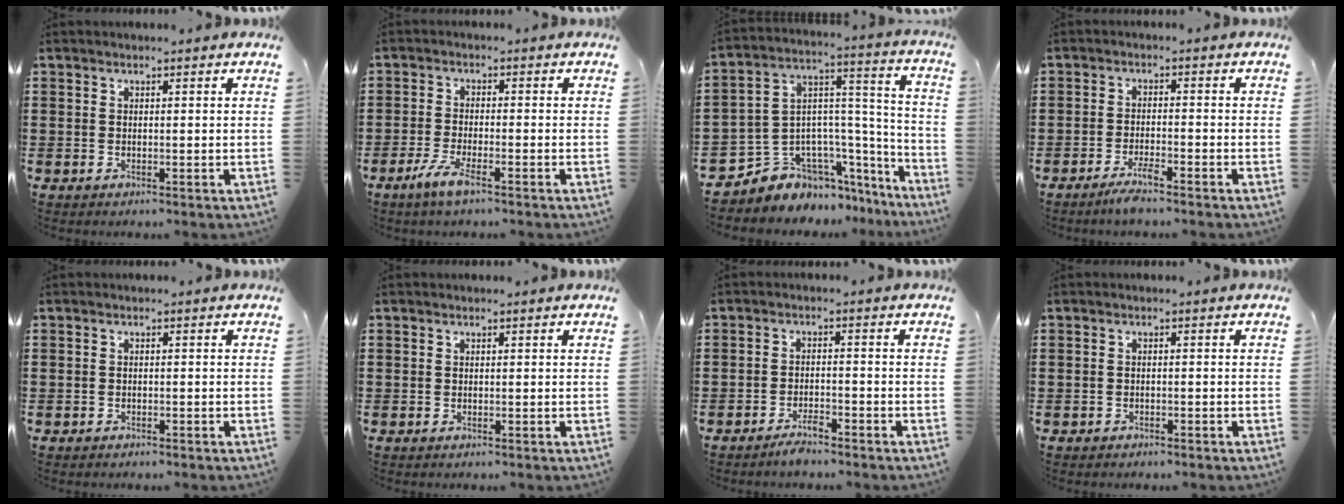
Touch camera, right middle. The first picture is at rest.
{"total": 4.2, "force": [-2.7, 0.5, 3.2], "torque": [-0.073, -0.010, -0.052]}
{"total": 5.9, "force": [-4.1, 4.1, -0.8], "torque": [-0.013, -0.014, -0.077]}
{"total": 3.1, "force": [-2.3, 0.1, 2.0], "torque": [-0.048, -0.002, -0.046]}
{"total": 0.7, "force": [-0.7, 0.2, 0.0], "torque": [-0.001, 0.000, -0.016]}
{"total": 0.0}
{"total": 2.7, "force": [-2.4, 0.3, 1.2], "torque": [-0.030, 0.001, -0.048]}
{"total": 0.9, "force": [-0.9, 0.3, 0.0], "torque": [-0.003, 0.002, -0.020]}